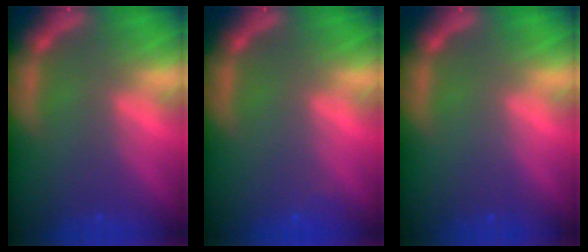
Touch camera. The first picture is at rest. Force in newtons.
{"total": 0.9}
{"total": 0.0}